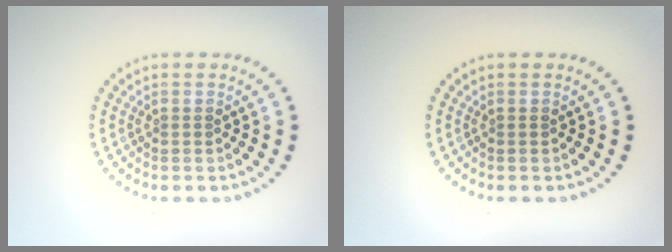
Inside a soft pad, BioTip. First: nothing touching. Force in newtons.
{"total": 0.0}